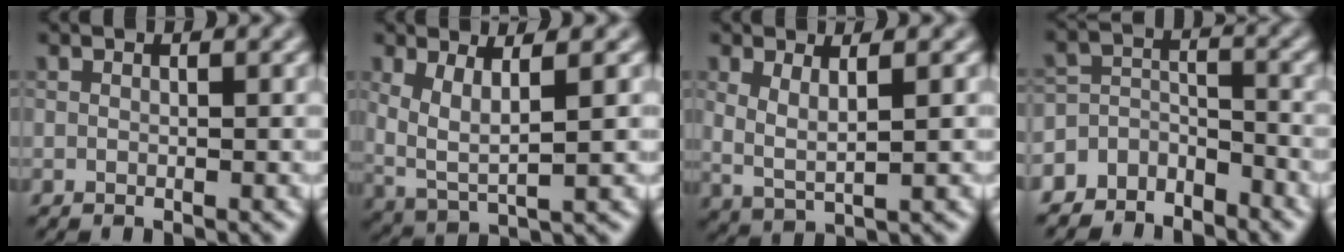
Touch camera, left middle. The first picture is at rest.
{"total": 4.2, "force": [1.3, 1.4, 3.7], "torque": [-0.080, -0.009, 0.030]}
{"total": 2.8, "force": [1.0, 0.9, 2.5], "torque": [-0.051, -0.010, 0.022]}
{"total": 3.8, "force": [-3.4, 1.6, 0.4], "torque": [0.006, 0.002, -0.062]}